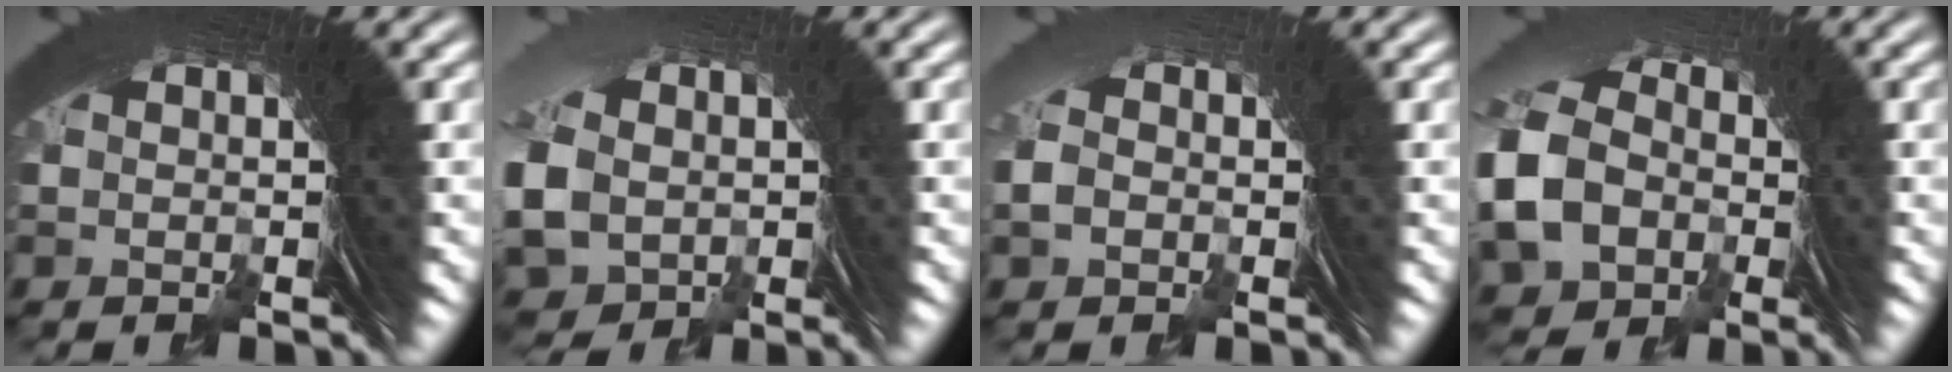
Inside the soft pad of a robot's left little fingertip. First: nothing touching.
{"total": 5.4, "force": [-2.0, 4.9, 1.1], "torque": [-0.039, -0.016, -0.030]}
{"total": 1.5, "force": [-0.9, -0.4, -1.2], "torque": [0.022, 0.006, -0.015]}
{"total": 6.4, "force": [-1.2, 5.6, 2.9], "torque": [-0.086, -0.029, -0.006]}